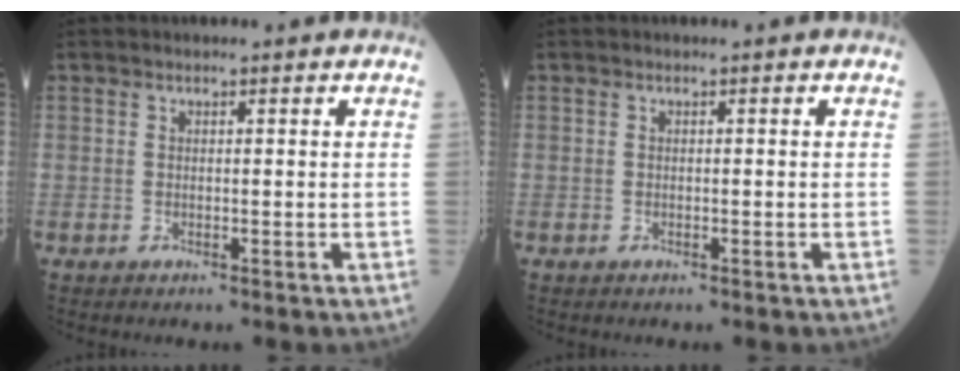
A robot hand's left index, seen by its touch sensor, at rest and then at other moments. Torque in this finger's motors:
{"motor_torque": [-0.01, 0.01, 0.00, 0.00]}